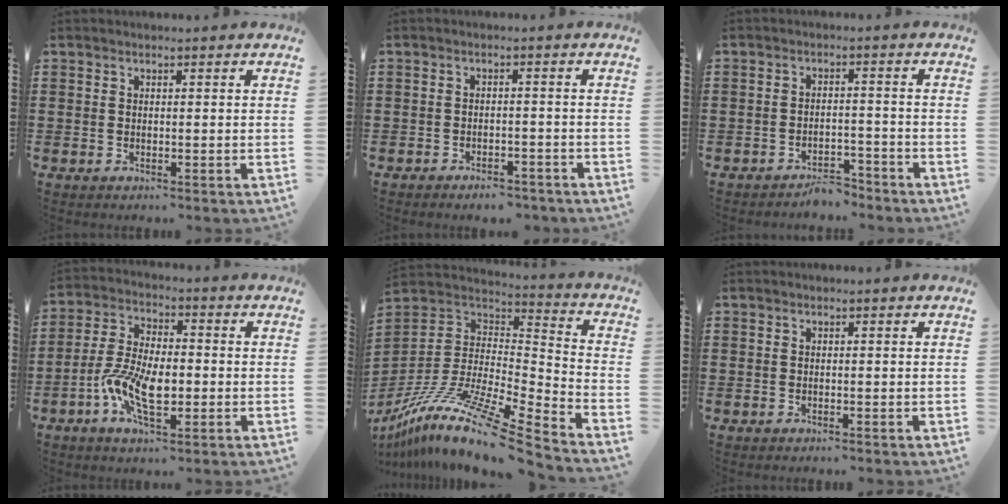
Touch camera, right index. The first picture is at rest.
{"total": 2.4, "force": [-2.4, 0.3, 0.2], "torque": [-0.011, -0.001, -0.048]}
{"total": 3.3, "force": [-3.2, 0.6, 0.5], "torque": [-0.012, 0.006, -0.066]}
{"total": 9.2, "force": [-2.6, 4.3, 7.7], "torque": [-0.179, -0.009, -0.051]}
{"total": 13.5, "force": [-10.2, 1.3, 8.7], "torque": [-0.183, 0.001, -0.197]}
{"total": 0.0}